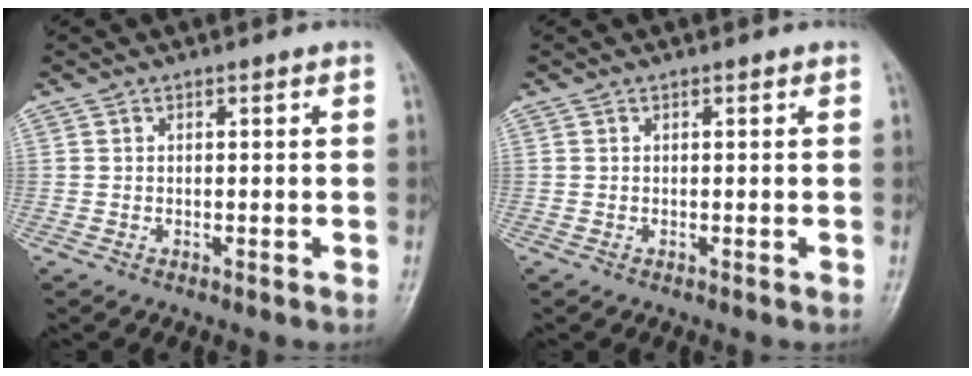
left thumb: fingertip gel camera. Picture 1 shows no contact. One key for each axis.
{"total": 0.0}